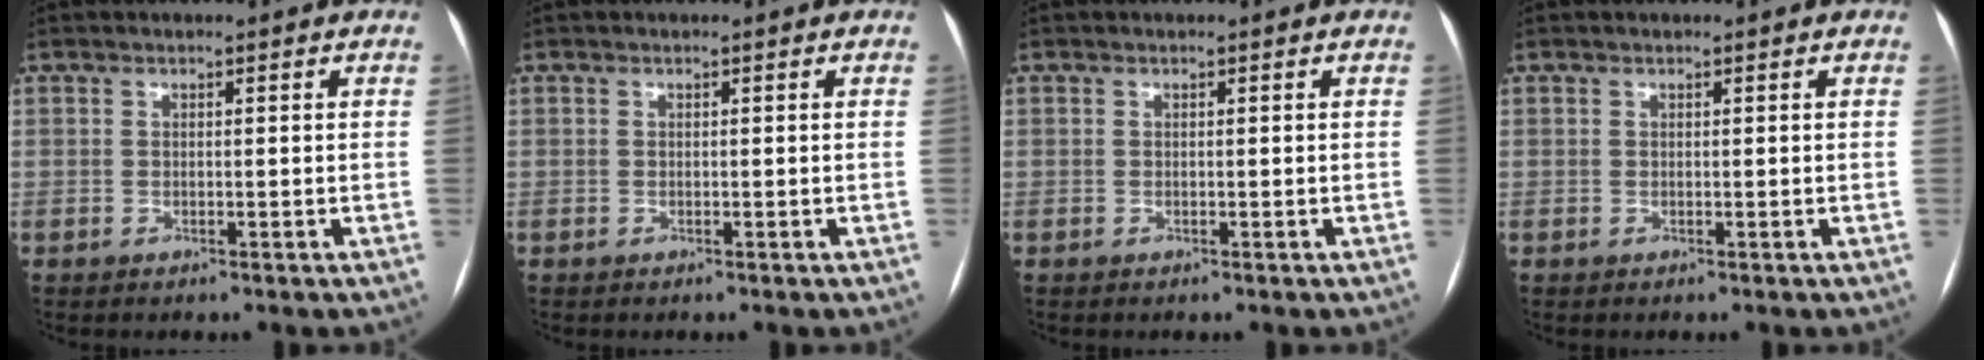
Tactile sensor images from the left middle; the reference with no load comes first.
{"total": 0.0}
{"total": 0.0}
{"total": 0.0}